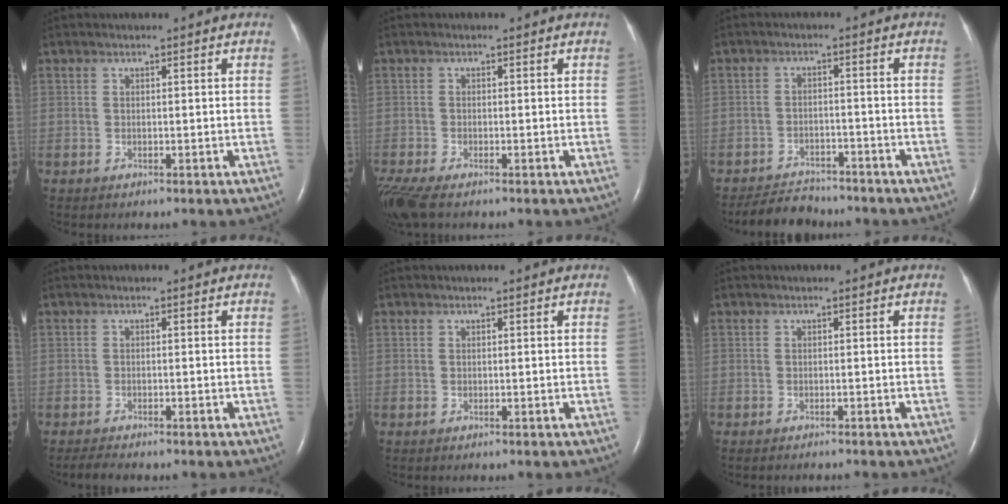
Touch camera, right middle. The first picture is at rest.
{"total": 5.6, "force": [-4.1, 1.6, 3.4], "torque": [-0.077, -0.016, -0.079]}
{"total": 5.4, "force": [-5.1, 1.7, 0.6], "torque": [-0.018, -0.011, -0.086]}
{"total": 1.8, "force": [-1.7, 0.2, 0.7], "torque": [-0.022, -0.008, -0.026]}
{"total": 0.0}
{"total": 1.5, "force": [-1.4, 0.1, 0.5], "torque": [-0.010, -0.003, -0.017]}